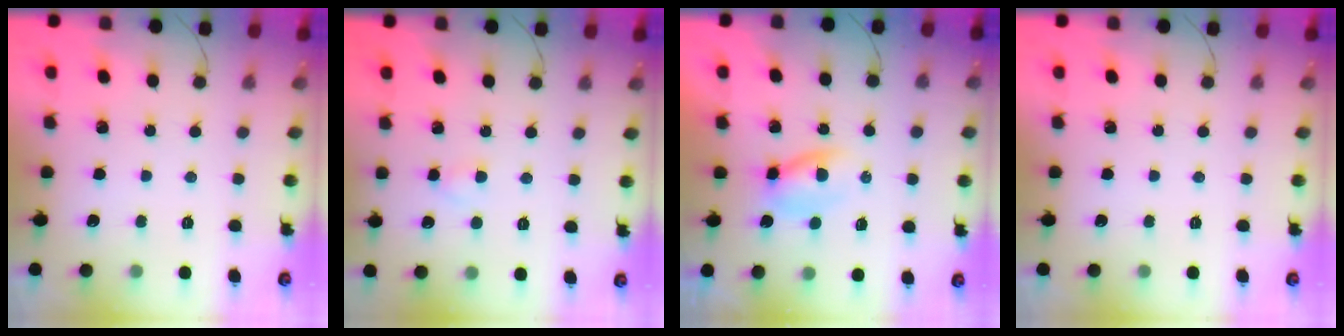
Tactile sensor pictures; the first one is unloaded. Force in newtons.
{"total": 1.5, "press": 1.3, "slide": 0.7}
{"total": 2.2, "press": 2.0, "slide": 1.1}
{"total": 0.0}